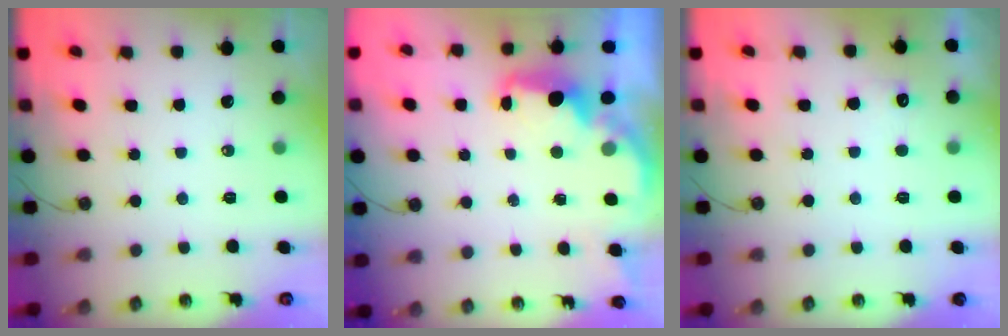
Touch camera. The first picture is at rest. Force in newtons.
{"total": 2.5, "press": 2.4, "slide": 0.7}
{"total": 4.7, "press": 4.5, "slide": 1.2}